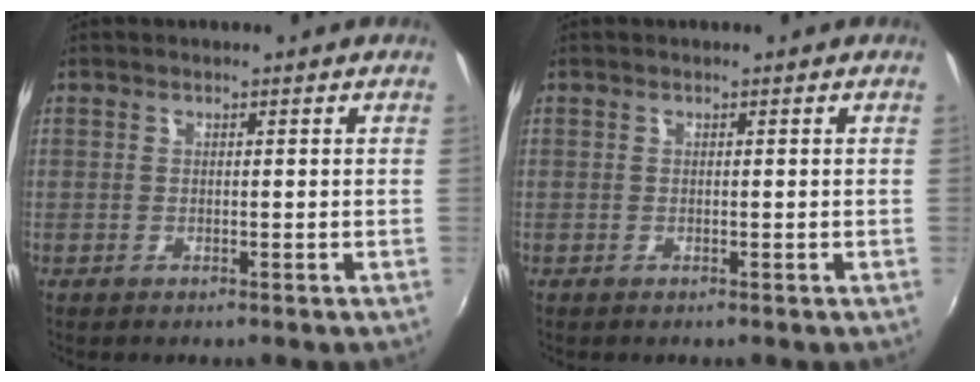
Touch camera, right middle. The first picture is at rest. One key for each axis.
{"total": 0.0}